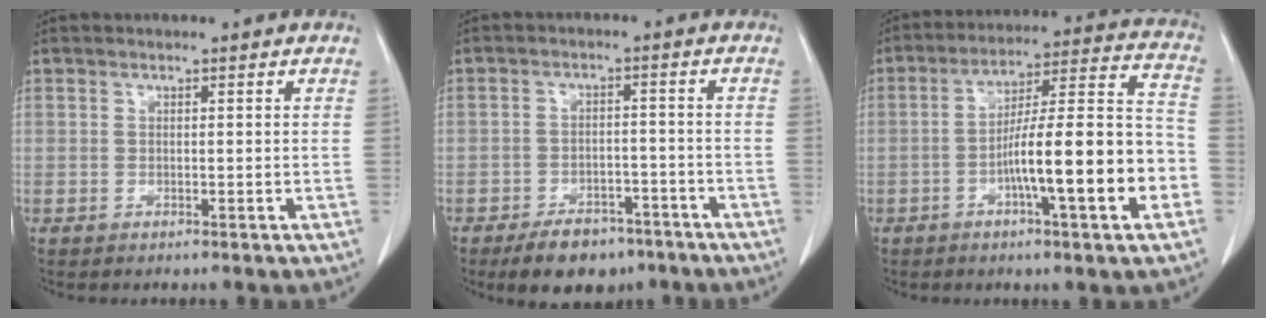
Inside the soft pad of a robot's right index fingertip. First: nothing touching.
{"total": 8.4, "force": [-6.3, 4.1, 3.7], "torque": [-0.059, 0.004, -0.097]}
{"total": 16.6, "force": [-5.2, 1.4, 15.7], "torque": [-0.242, 0.016, -0.080]}